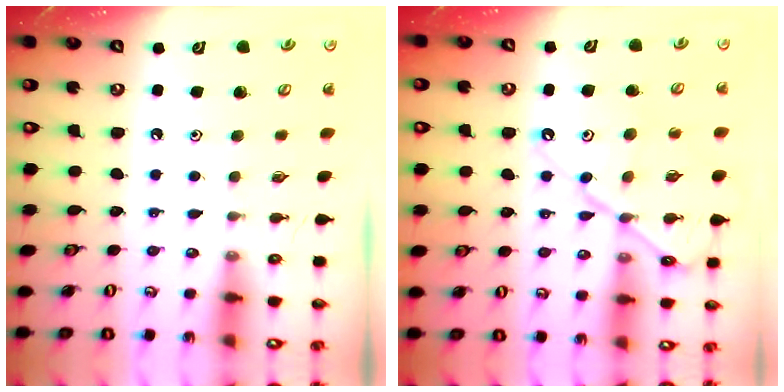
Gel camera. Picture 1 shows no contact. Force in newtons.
{"total": 12.8, "press": 12.7, "slide": 1.2}